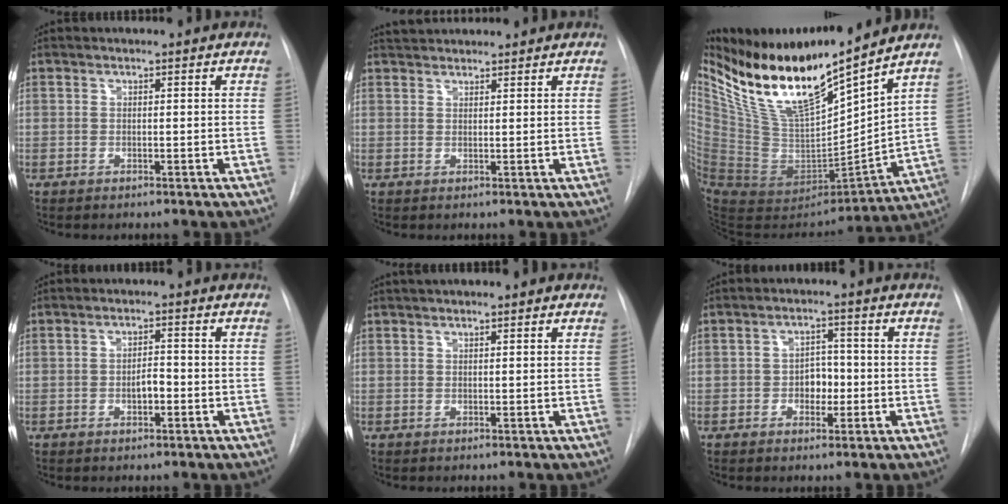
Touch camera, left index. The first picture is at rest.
{"total": 4.1, "force": [3.9, 0.8, 0.9], "torque": [-0.015, 0.036, 0.065]}
{"total": 19.3, "force": [15.1, 3.0, 11.7], "torque": [-0.213, -0.026, 0.291]}
{"total": 2.6, "force": [-0.9, 1.1, 2.2], "torque": [-0.034, 0.001, -0.013]}
{"total": 3.1, "force": [2.0, 0.8, 2.2], "torque": [-0.037, 0.019, 0.028]}
{"total": 3.8, "force": [-0.9, 2.6, 2.7], "torque": [-0.035, 0.007, -0.014]}